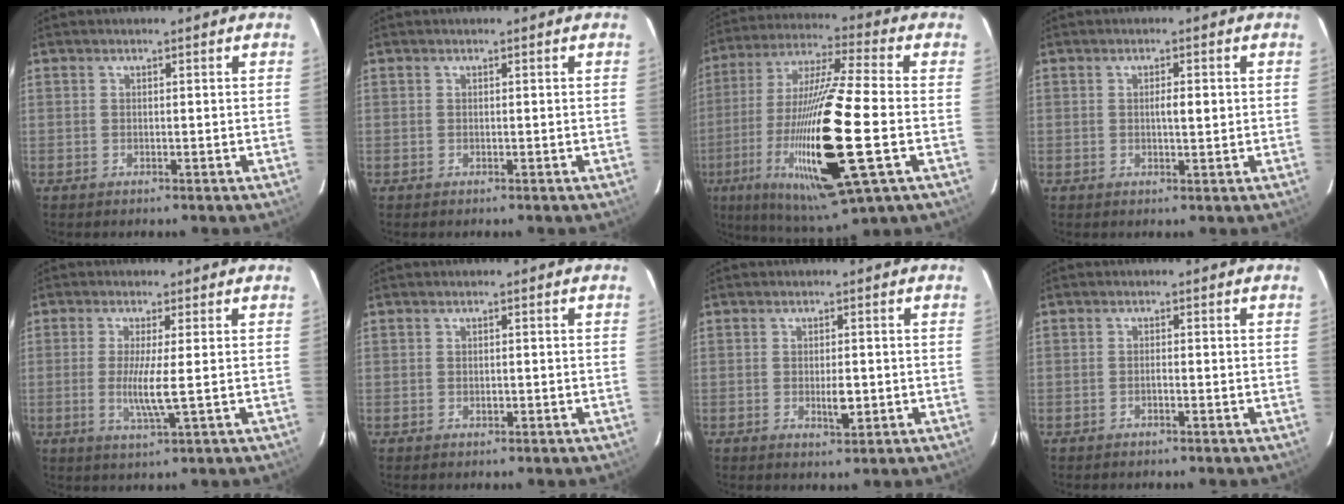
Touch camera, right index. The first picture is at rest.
{"total": 0.0}
{"total": 22.5, "force": [-5.7, 1.5, 21.8], "torque": [-0.440, -0.036, -0.102]}
{"total": 2.2, "force": [0.3, 0.4, 2.1], "torque": [-0.035, 0.001, 0.004]}
{"total": 5.1, "force": [-0.3, -0.4, 5.0], "torque": [-0.102, -0.014, -0.008]}
{"total": 0.7, "force": [-0.1, 0.4, 0.6], "torque": [-0.009, 0.000, 0.000]}
{"total": 2.9, "force": [-0.5, 0.8, 2.7], "torque": [-0.044, -0.002, -0.006]}
{"total": 0.8, "force": [-0.4, -0.1, 0.6], "torque": [-0.010, 0.002, -0.008]}